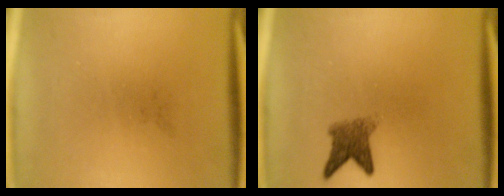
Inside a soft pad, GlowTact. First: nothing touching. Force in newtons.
{"total": 3.5}